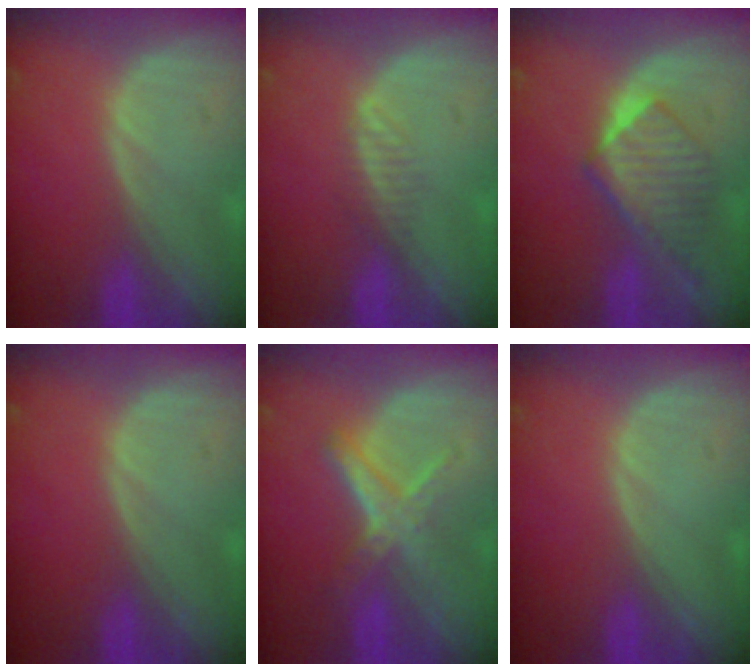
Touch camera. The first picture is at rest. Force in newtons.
{"total": 2.0, "press": 1.8, "slide": 0.8}
{"total": 6.5, "press": 6.4, "slide": 1.0}
{"total": 0.0}
{"total": 5.6, "press": 5.3, "slide": 1.7}
{"total": 0.0}